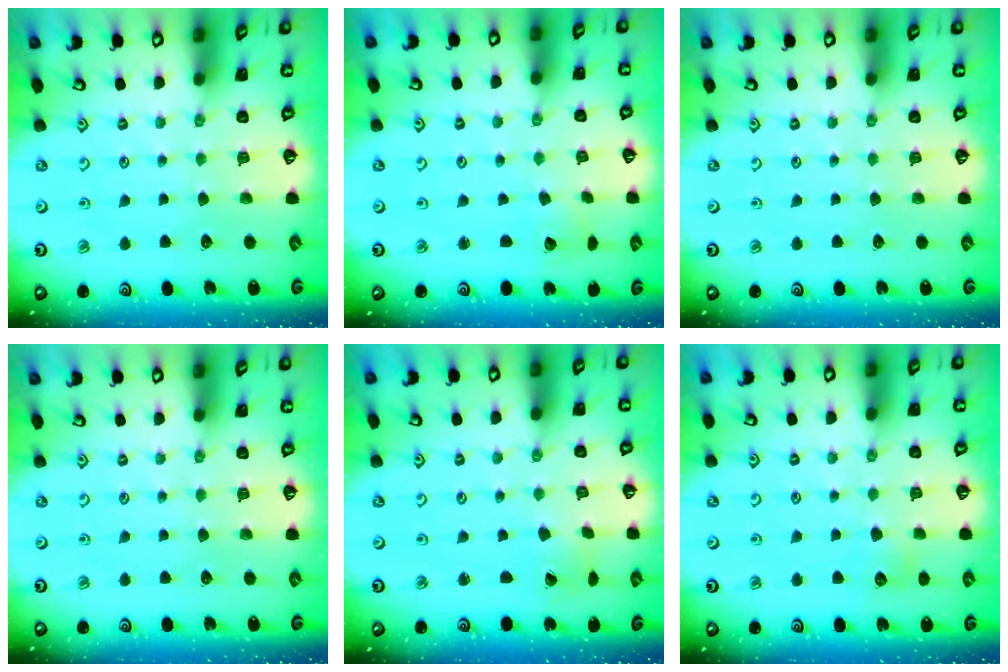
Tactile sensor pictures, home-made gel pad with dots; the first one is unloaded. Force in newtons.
{"total": 2.1, "press": 2.1, "slide": 0.2}
{"total": 0.0}
{"total": 0.0}
{"total": 1.2, "press": 1.2, "slide": 0.2}
{"total": 7.3, "press": 7.3, "slide": 0.8}